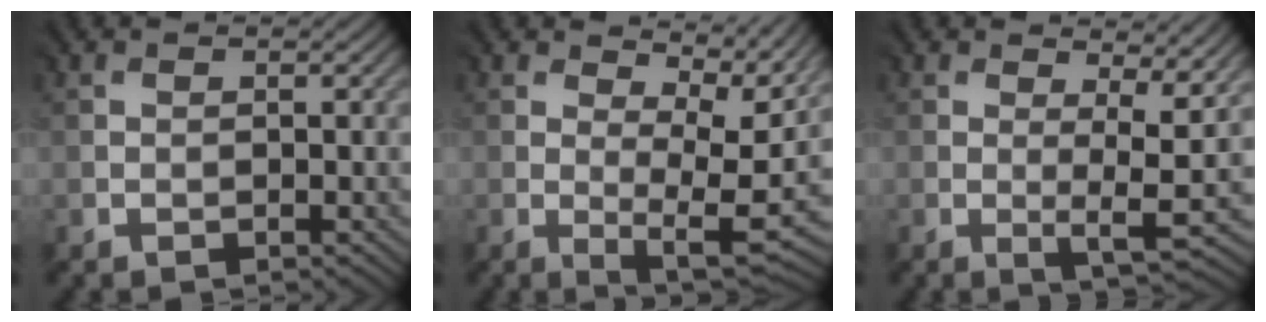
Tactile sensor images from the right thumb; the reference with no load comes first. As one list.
[{"total": 8.2, "force": [3.3, 3.3, 6.7], "torque": [-0.112, -0.013, 0.062]}, {"total": 5.4, "force": [1.3, 1.2, 5.1], "torque": [-0.077, -0.008, 0.023]}]